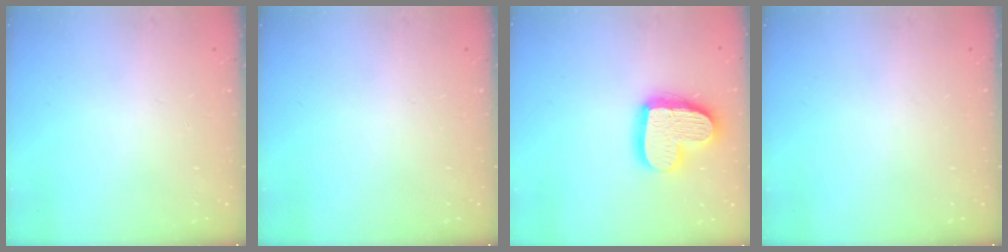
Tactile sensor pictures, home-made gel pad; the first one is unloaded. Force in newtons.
{"total": 0.0}
{"total": 17.3, "press": 17.3, "slide": 1.5}
{"total": 0.0}